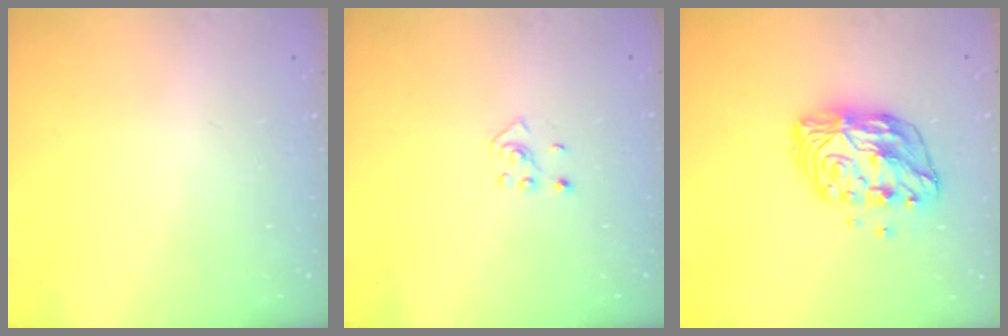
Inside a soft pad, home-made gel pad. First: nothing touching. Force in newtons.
{"total": 2.7, "press": 2.6, "slide": 0.9}
{"total": 13.2, "press": 13.2, "slide": 0.9}